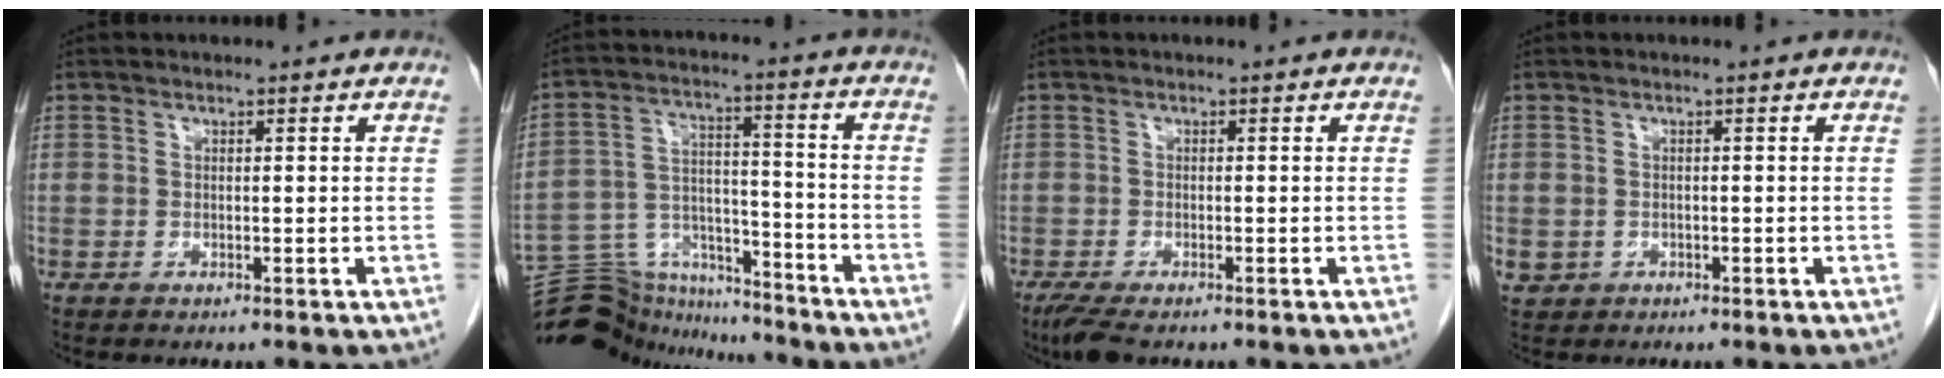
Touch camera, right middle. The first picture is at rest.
{"total": 14.5, "force": [-14.1, 3.2, 1.4], "torque": [-0.034, 0.045, -0.232]}
{"total": 3.6, "force": [-2.6, 0.8, 2.4], "torque": [-0.047, -0.011, -0.042]}
{"total": 1.9, "force": [-0.6, 1.7, 0.3], "torque": [-0.001, 0.005, -0.004]}